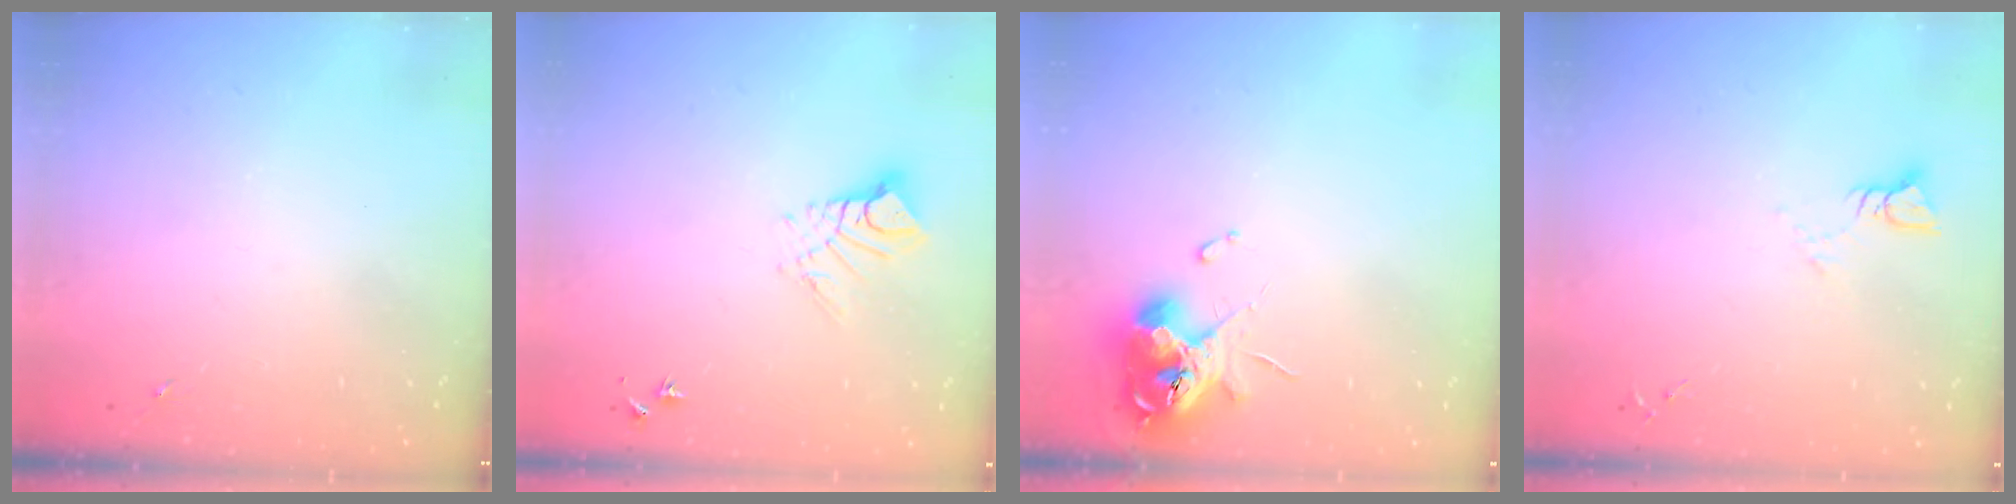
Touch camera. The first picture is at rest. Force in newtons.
{"total": 9.1, "press": 9.0, "slide": 1.0}
{"total": 11.8, "press": 11.7, "slide": 1.4}
{"total": 3.5, "press": 3.5, "slide": 0.2}